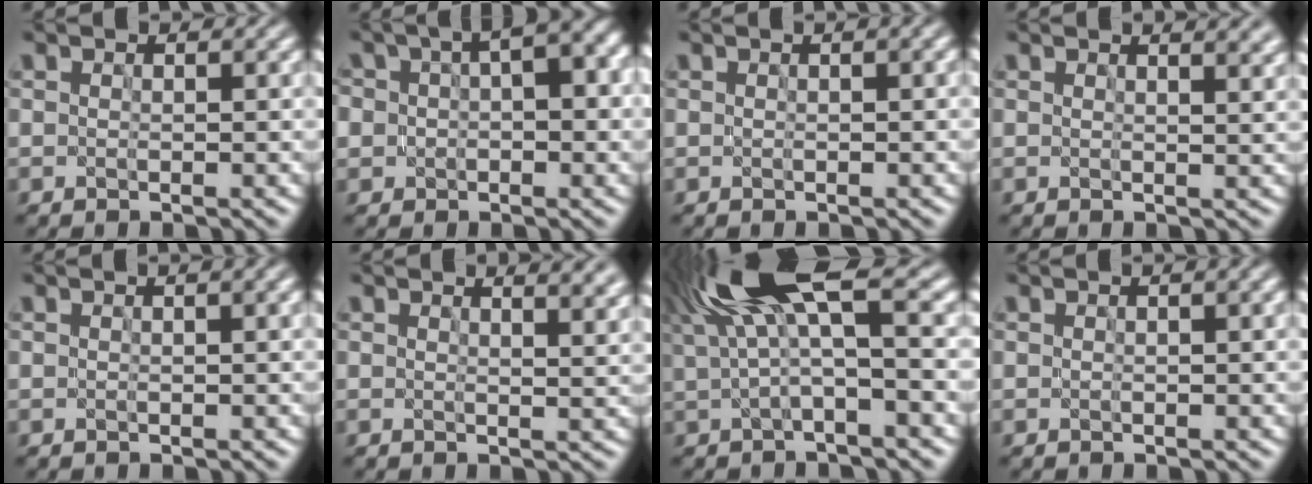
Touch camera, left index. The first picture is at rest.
{"total": 7.7, "force": [1.5, 4.9, 5.7], "torque": [-0.081, 0.009, 0.023]}
{"total": 1.5, "force": [0.5, 0.3, 1.3], "torque": [-0.024, 0.005, 0.002]}
{"total": 3.2, "force": [2.4, 1.3, 1.8], "torque": [-0.002, 0.011, 0.016]}
{"total": 1.9, "force": [0.6, 0.5, 1.7], "torque": [-0.025, 0.006, 0.004]}
{"total": 4.4, "force": [3.1, 1.8, 2.6], "torque": [-0.007, 0.022, 0.015]}
{"total": 8.9, "force": [3.4, 2.3, 7.9], "torque": [-0.153, 0.026, 0.055]}
{"total": 1.5, "force": [0.4, 0.3, 1.4], "torque": [-0.025, 0.006, 0.002]}